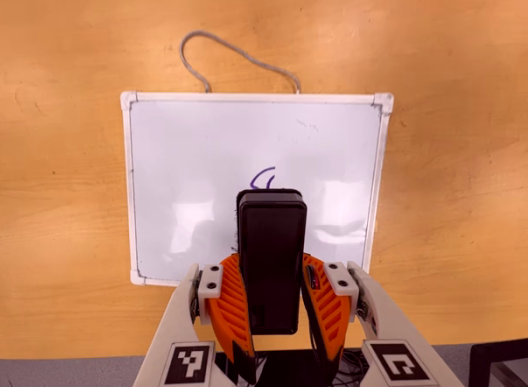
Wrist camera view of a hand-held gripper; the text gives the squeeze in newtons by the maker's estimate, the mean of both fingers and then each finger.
{"total": 9.0, "left": 7.1, "right": 10.9}